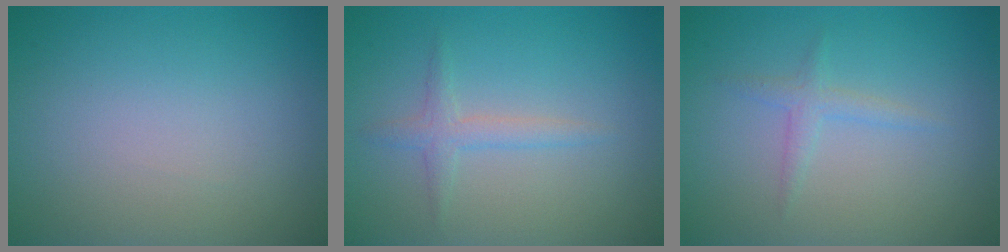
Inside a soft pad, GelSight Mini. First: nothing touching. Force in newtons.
{"total": 1.7, "press": 1.7, "slide": 0.0}
{"total": 0.7, "press": 0.6, "slide": 0.1}